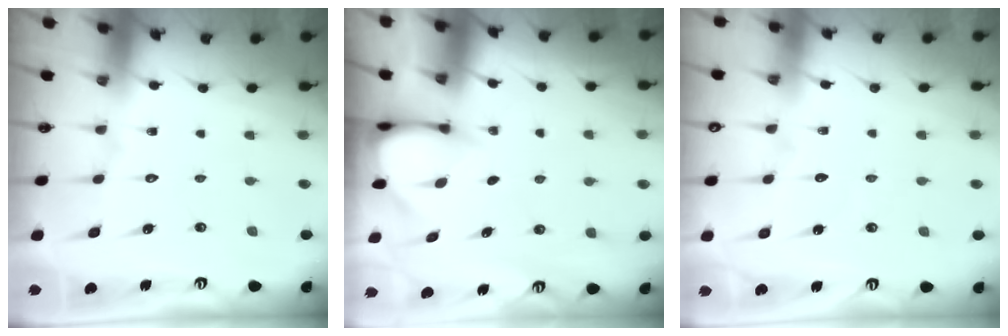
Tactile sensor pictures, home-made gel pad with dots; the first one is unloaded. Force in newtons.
{"total": 3.4, "press": 3.4, "slide": 0.3}
{"total": 2.3, "press": 2.2, "slide": 0.3}